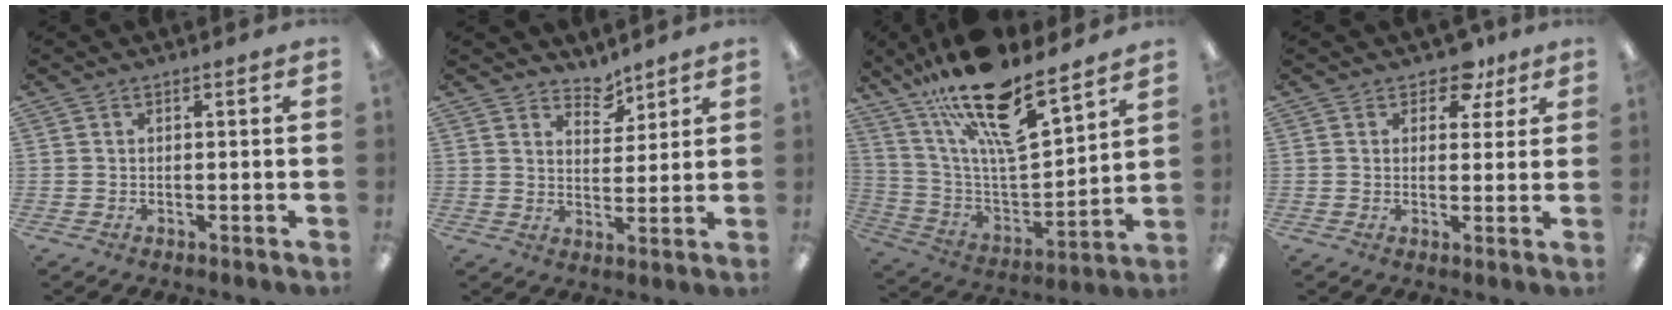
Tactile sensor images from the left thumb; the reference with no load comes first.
{"total": 5.4, "force": [4.7, 2.4, 1.0], "torque": [0.000, -0.033, 0.083]}
{"total": 21.6, "force": [15.9, 6.3, 13.1], "torque": [-0.237, -0.103, 0.274]}
{"total": 6.7, "force": [4.8, 3.6, 3.0], "torque": [-0.032, -0.021, 0.083]}